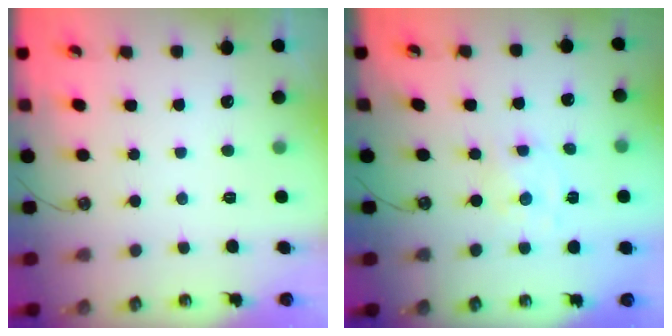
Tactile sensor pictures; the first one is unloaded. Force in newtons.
{"total": 0.8, "press": 0.8, "slide": 0.1}